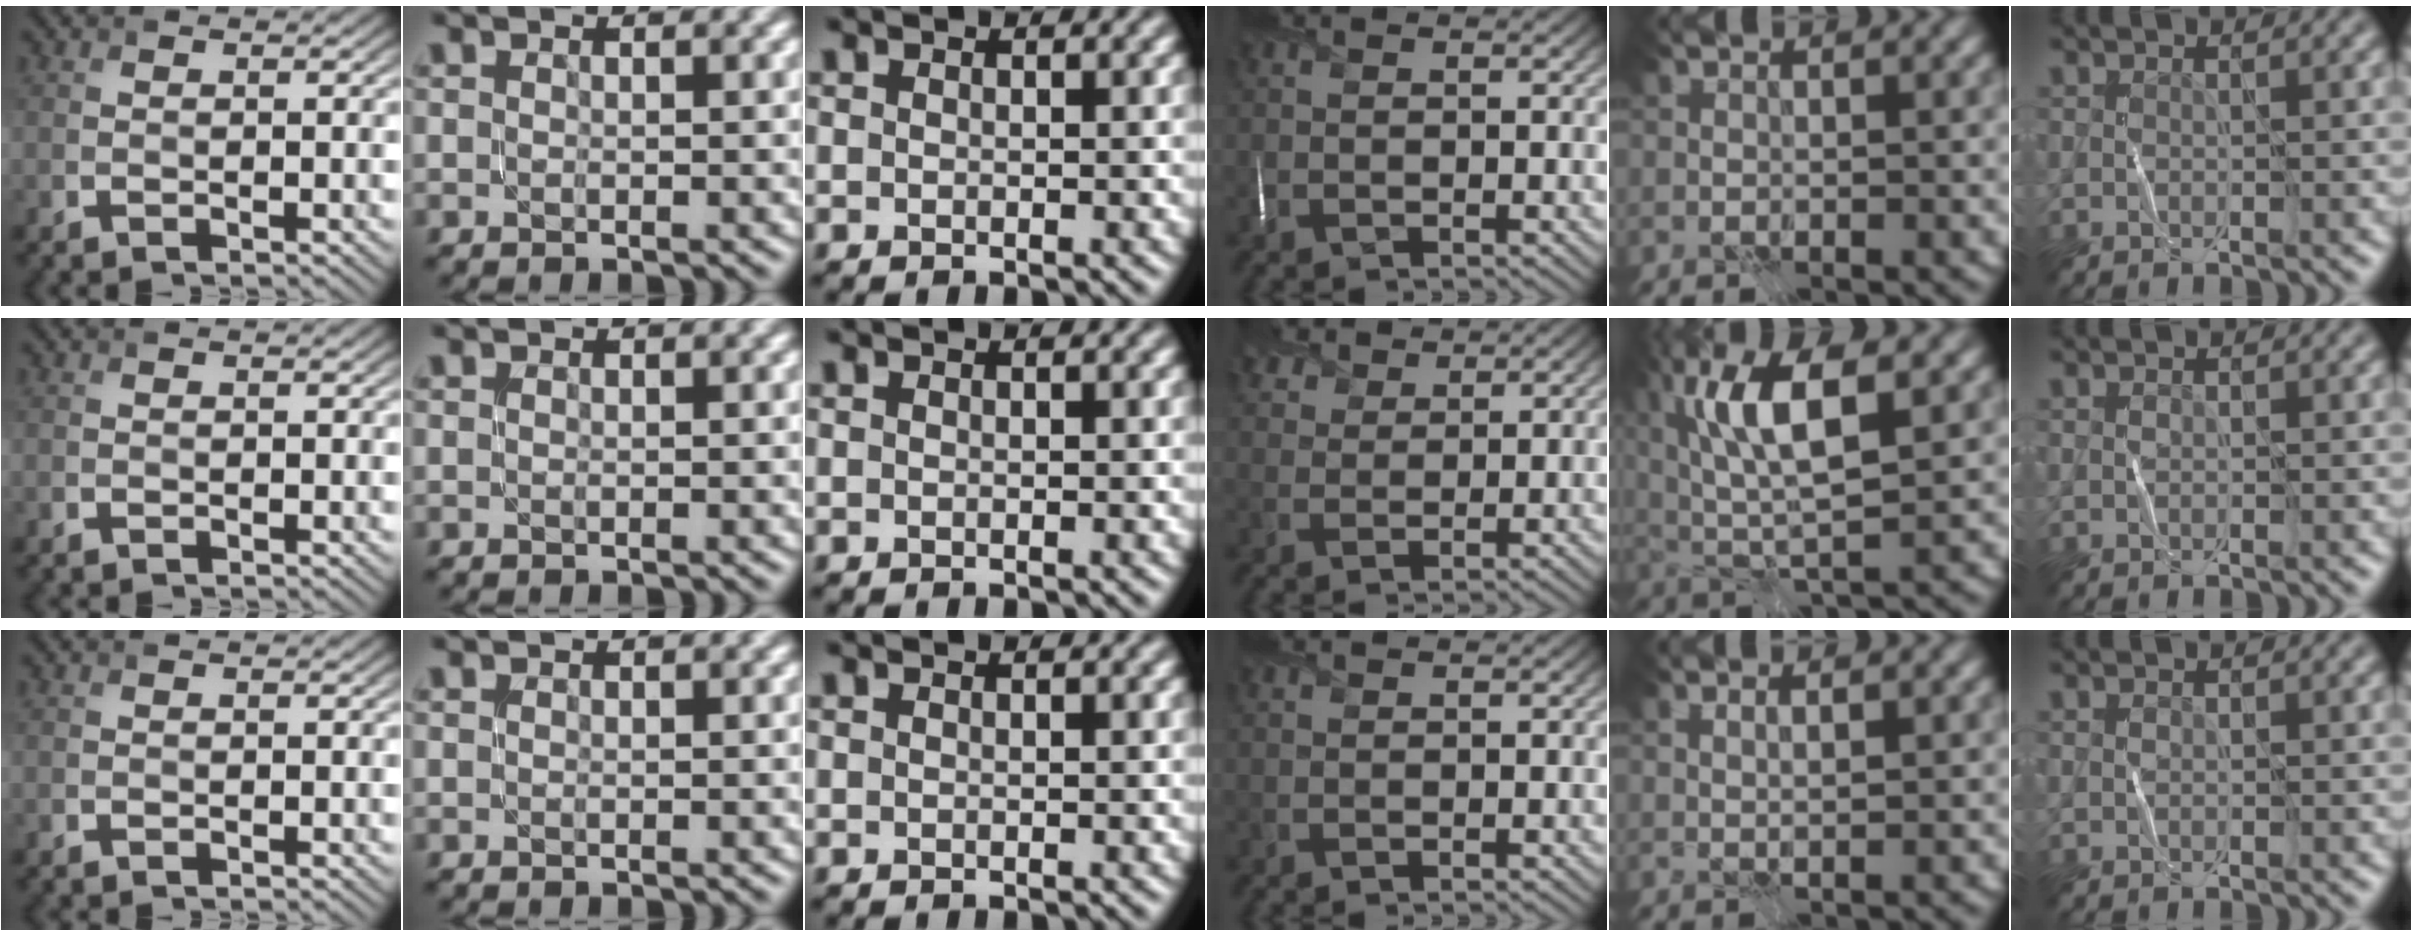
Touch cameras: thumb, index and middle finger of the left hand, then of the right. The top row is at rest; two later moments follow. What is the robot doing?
{"motion": "fold", "object": "scarf"}